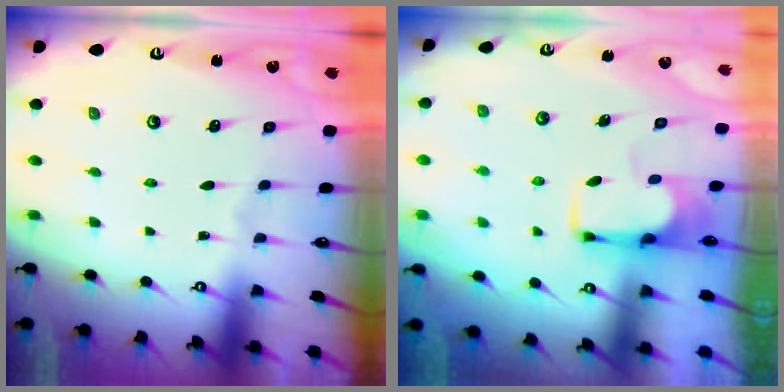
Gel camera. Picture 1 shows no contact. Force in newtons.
{"total": 3.4, "press": 3.4, "slide": 0.4}